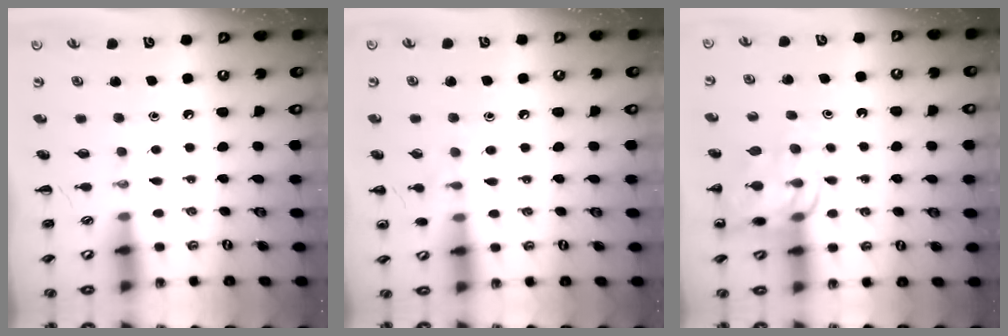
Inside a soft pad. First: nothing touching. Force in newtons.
{"total": 7.1, "press": 6.8, "slide": 2.0}
{"total": 12.3, "press": 12.0, "slide": 2.9}